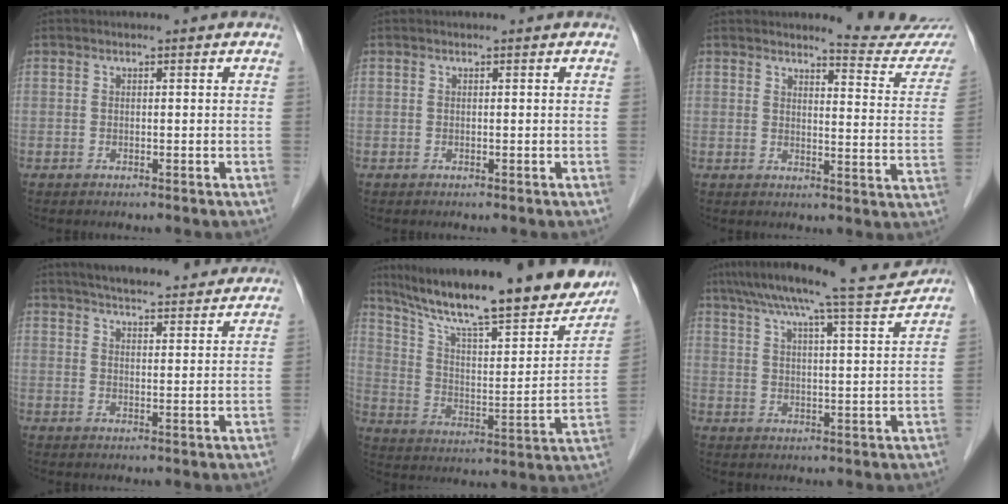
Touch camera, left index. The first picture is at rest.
{"total": 0.0}
{"total": 11.0, "force": [10.8, 0.1, 1.9], "torque": [-0.012, -0.084, 0.106]}
{"total": 17.1, "force": [15.5, 2.6, 6.7], "torque": [-0.095, 0.027, 0.207]}
{"total": 27.3, "force": [22.5, 4.2, 14.7], "torque": [-0.239, -0.028, 0.323]}
{"total": 12.7, "force": [11.4, -0.9, 5.6], "torque": [-0.096, -0.005, 0.162]}